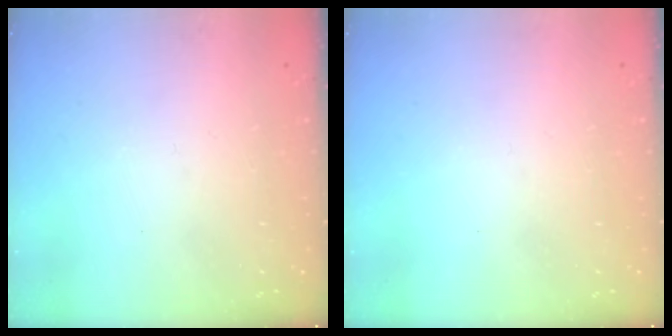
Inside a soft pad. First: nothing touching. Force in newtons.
{"total": 0.0}